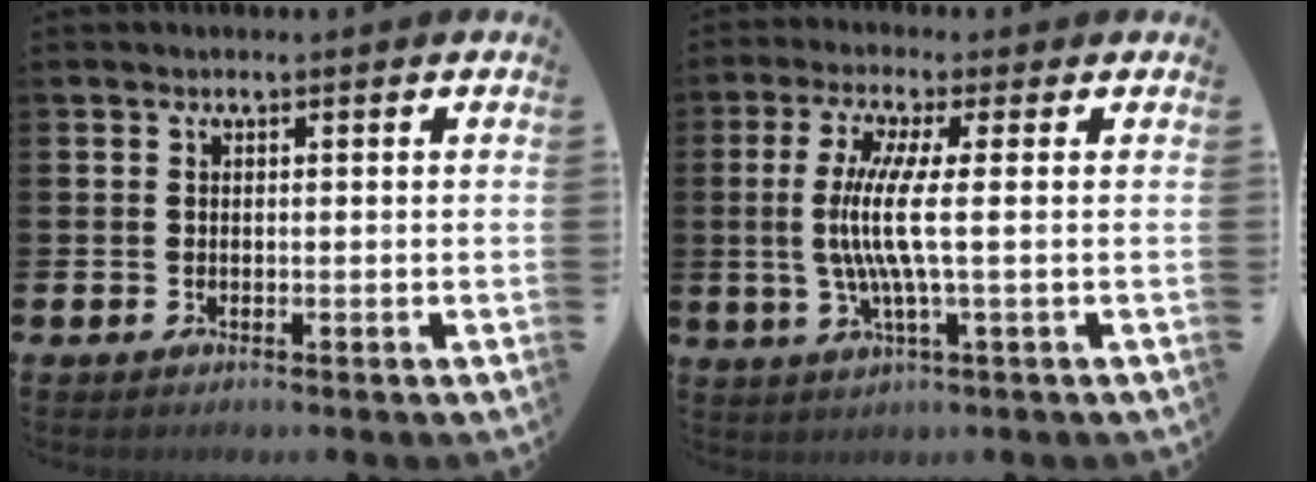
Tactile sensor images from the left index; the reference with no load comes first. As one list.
[{"total": 7.5, "force": [0.0, 0.2, 7.5], "torque": [-0.152, -0.013, -0.006]}]